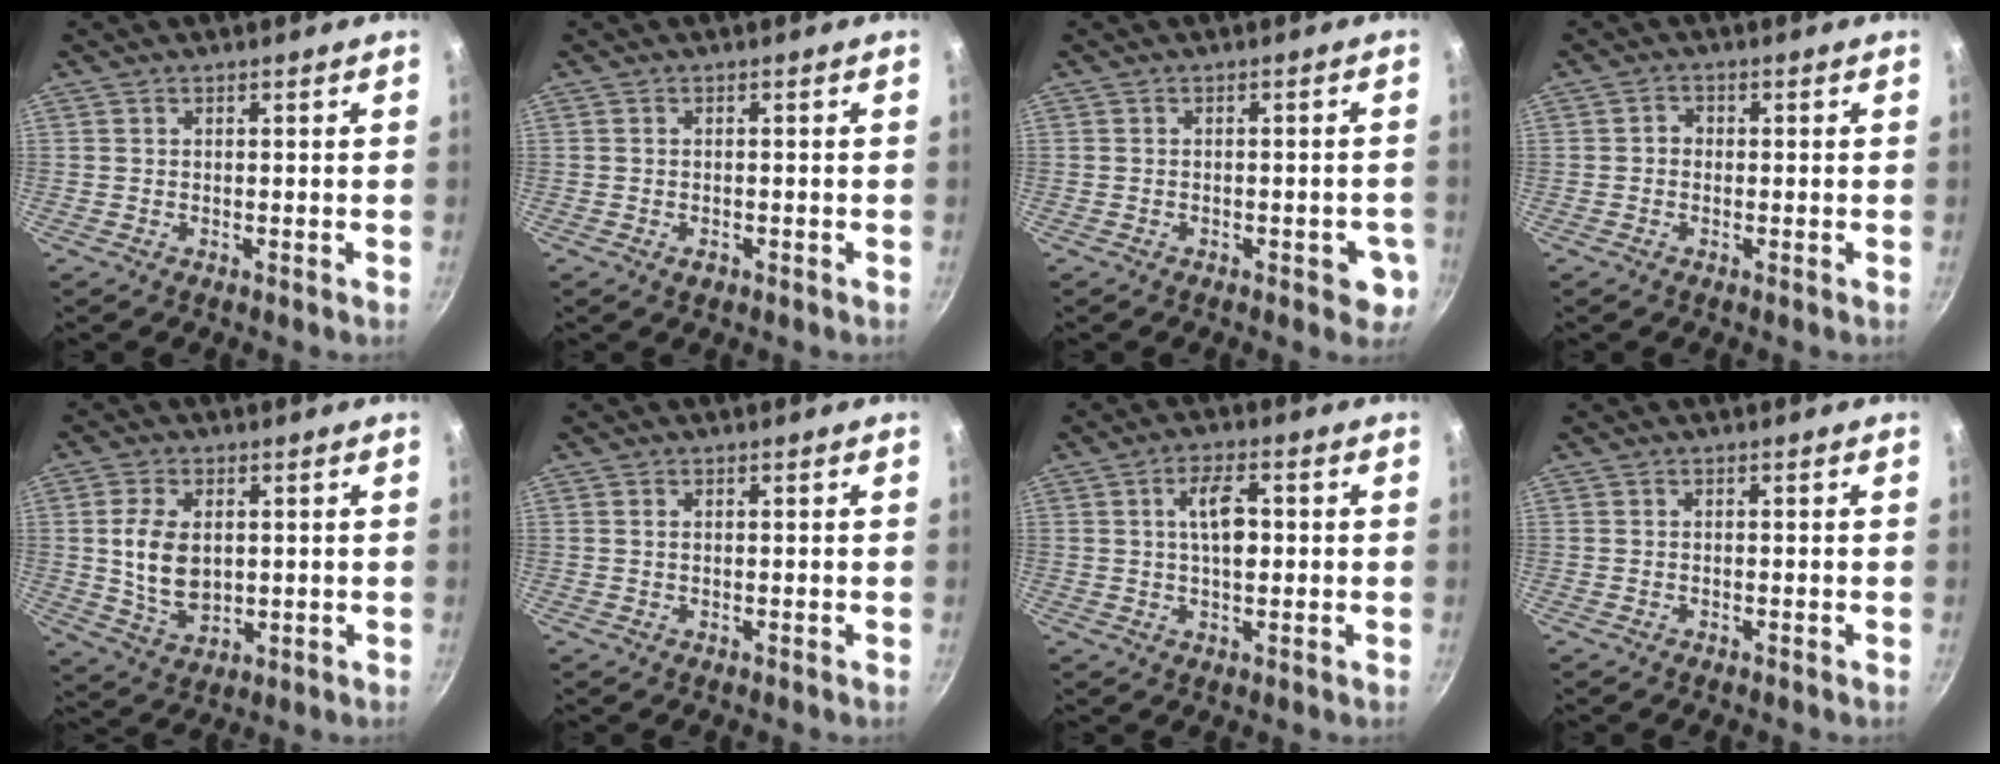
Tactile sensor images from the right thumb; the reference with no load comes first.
{"total": 1.2, "force": [-0.6, 0.8, 0.6], "torque": [-0.010, 0.001, -0.007]}
{"total": 4.6, "force": [-1.7, 2.3, 3.6], "torque": [-0.024, 0.013, -0.017]}
{"total": 1.7, "force": [-0.3, 1.5, 0.8], "torque": [-0.009, 0.007, -0.009]}
{"total": 9.5, "force": [1.1, 6.1, 7.2], "torque": [-0.128, -0.012, 0.032]}
{"total": 0.6, "force": [0.2, 0.4, 0.4], "torque": [-0.009, 0.002, 0.003]}
{"total": 6.6, "force": [0.8, 2.9, 5.8], "torque": [-0.095, 0.009, 0.010]}
{"total": 0.0}